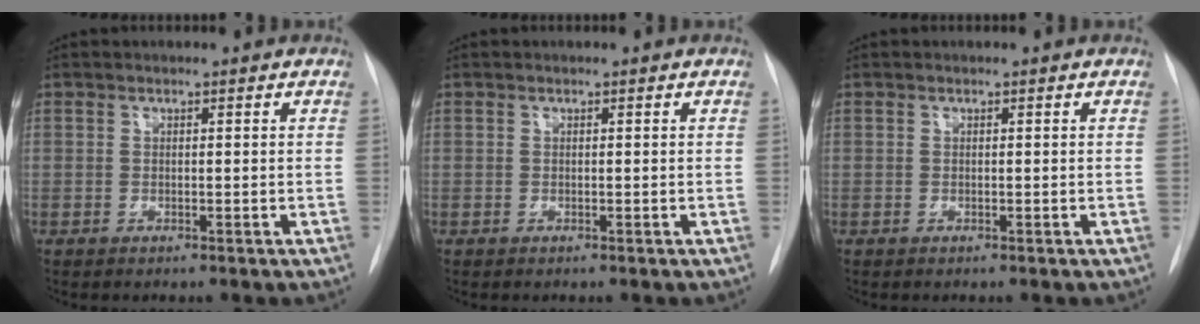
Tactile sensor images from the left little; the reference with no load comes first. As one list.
[{"total": 0.0}, {"total": 0.0}]